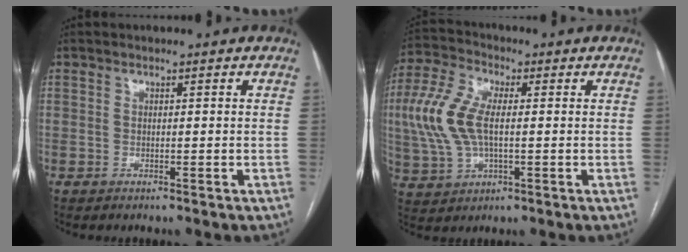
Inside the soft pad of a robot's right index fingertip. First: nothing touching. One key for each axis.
{"total": 10.8, "fx": 0.4, "fy": 5.0, "fz": 9.6, "tx": -0.238, "ty": 0.014, "tz": 0.010}